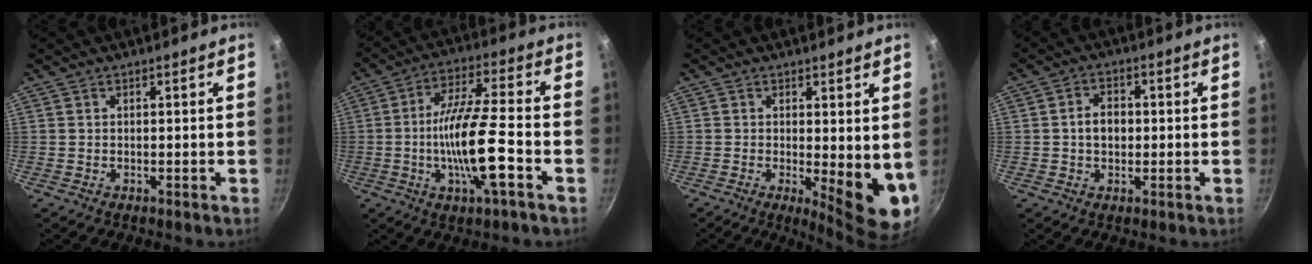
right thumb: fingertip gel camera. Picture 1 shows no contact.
{"total": 14.2, "force": [-3.9, 2.6, 13.4], "torque": [-0.244, 0.022, -0.078]}
{"total": 9.4, "force": [-0.2, 3.2, 8.9], "torque": [-0.104, -0.020, 0.004]}
{"total": 5.0, "force": [0.0, 3.7, 3.5], "torque": [-0.040, 0.012, -0.004]}